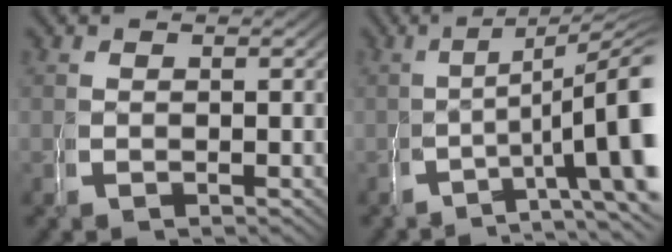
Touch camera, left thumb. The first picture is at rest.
{"total": 8.6, "force": [0.3, 4.6, 7.3], "torque": [-0.113, -0.010, 0.006]}